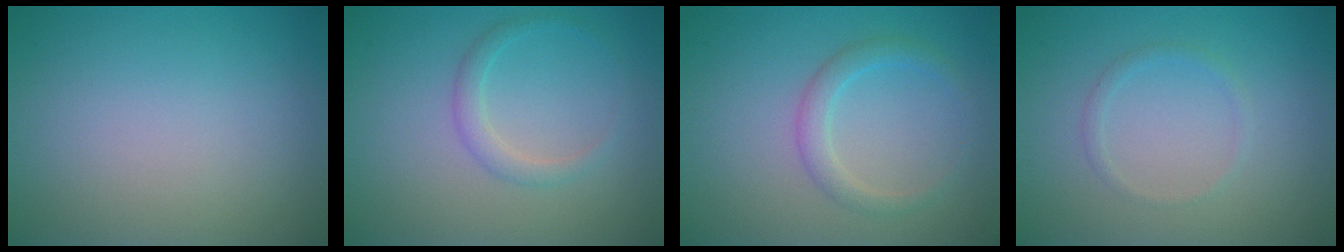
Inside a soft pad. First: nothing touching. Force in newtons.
{"total": 1.6, "press": 1.6, "slide": 0.1}
{"total": 2.1, "press": 2.1, "slide": 0.0}
{"total": 0.9, "press": 0.9, "slide": 0.1}